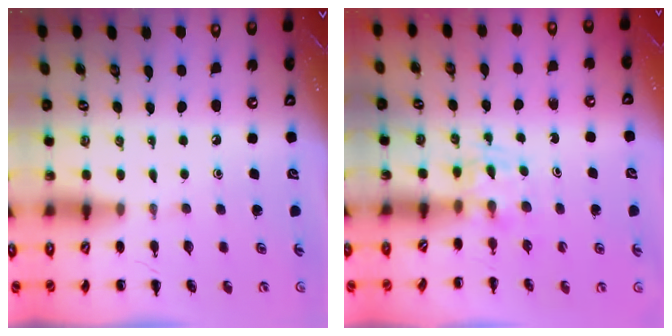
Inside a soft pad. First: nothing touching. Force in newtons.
{"total": 2.8, "press": 2.6, "slide": 1.1}